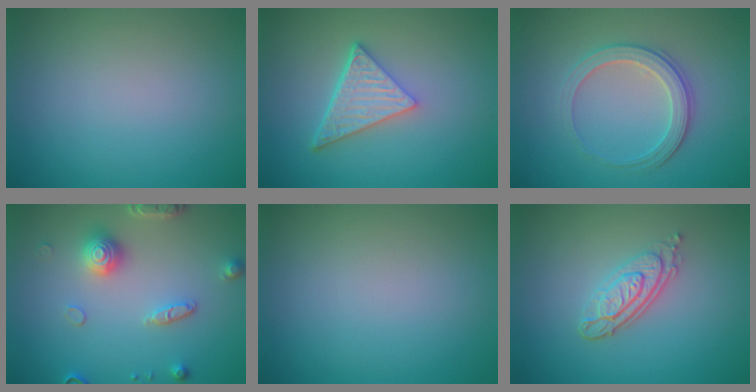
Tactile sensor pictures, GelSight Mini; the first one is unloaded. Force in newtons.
{"total": 4.9, "press": 3.5, "slide": 3.5}
{"total": 3.1, "press": 2.9, "slide": 1.1}
{"total": 3.7, "press": 3.3, "slide": 1.6}
{"total": 0.0}
{"total": 3.7, "press": 2.9, "slide": 2.4}